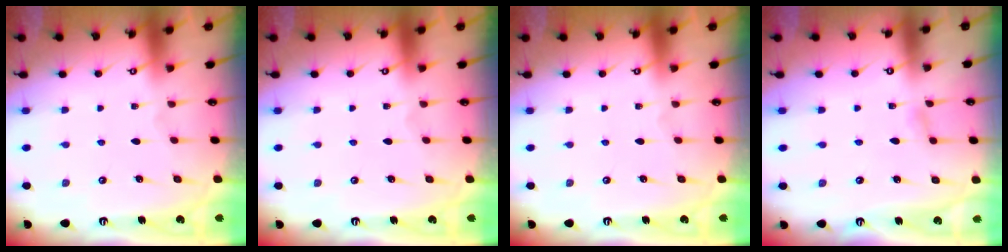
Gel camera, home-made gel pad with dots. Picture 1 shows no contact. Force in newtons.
{"total": 0.0}
{"total": 0.0}
{"total": 2.6, "press": 2.6, "slide": 0.3}